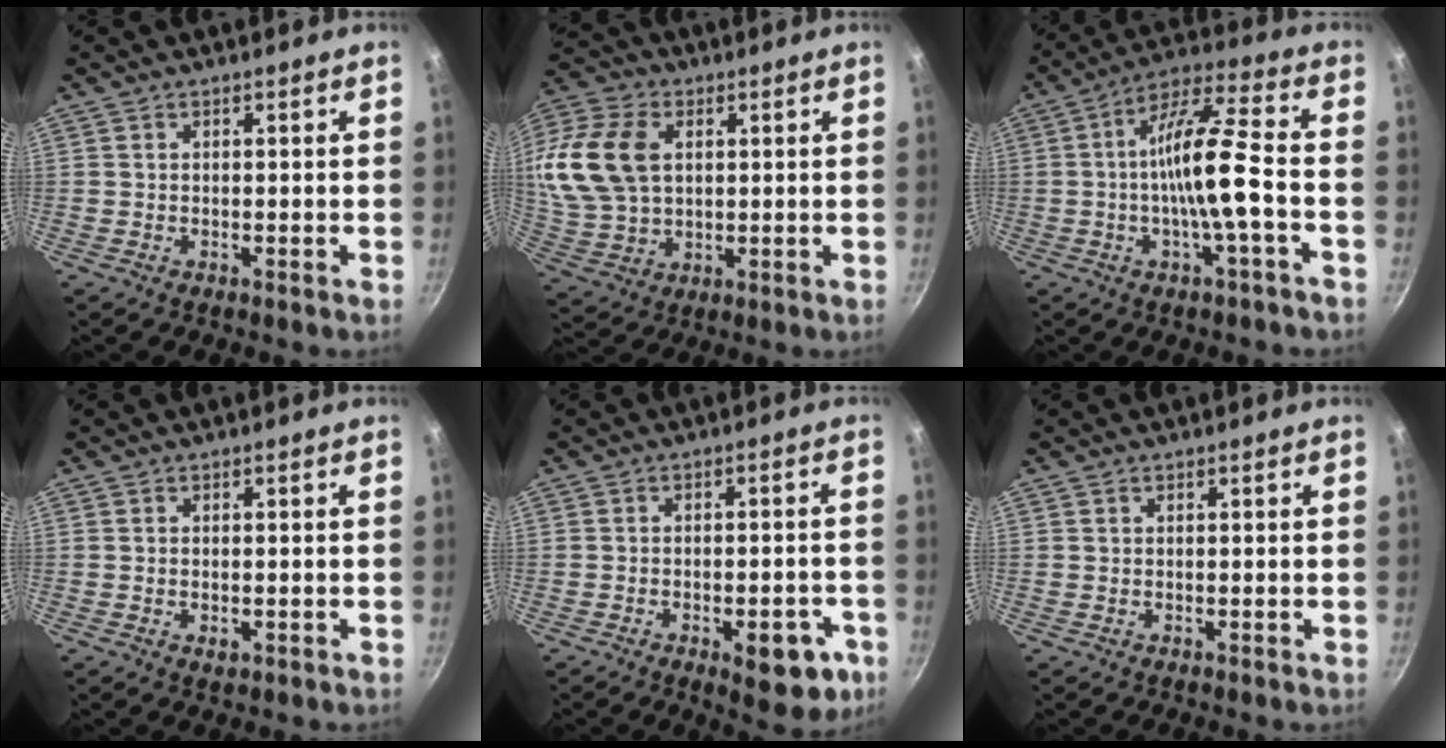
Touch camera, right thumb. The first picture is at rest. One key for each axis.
{"total": 19.1, "fx": 3.8, "fy": 13.2, "fz": 13.2, "tx": -0.272, "ty": 0.009, "tz": 0.076}
{"total": 13.3, "fx": -2.4, "fy": 2.5, "fz": 12.8, "tx": -0.228, "ty": 0.033, "tz": -0.050}
{"total": 1.8, "fx": -0.5, "fy": 1.0, "fz": 1.4, "tx": -0.022, "ty": -0.002, "tz": -0.007}
{"total": 10.5, "fx": -4.4, "fy": 4.7, "fz": 8.3, "tx": -0.070, "ty": 0.020, "tz": -0.049}
{"total": 0.0}